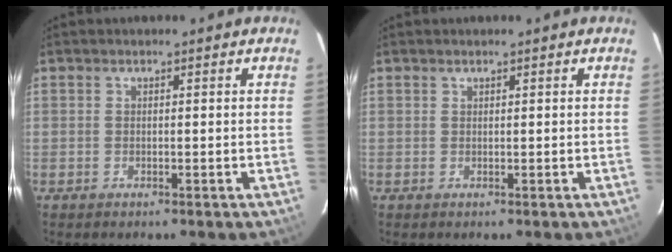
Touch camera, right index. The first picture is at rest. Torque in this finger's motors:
{"motor_torque": [0.02, 0.09, 0.05, 0.01]}